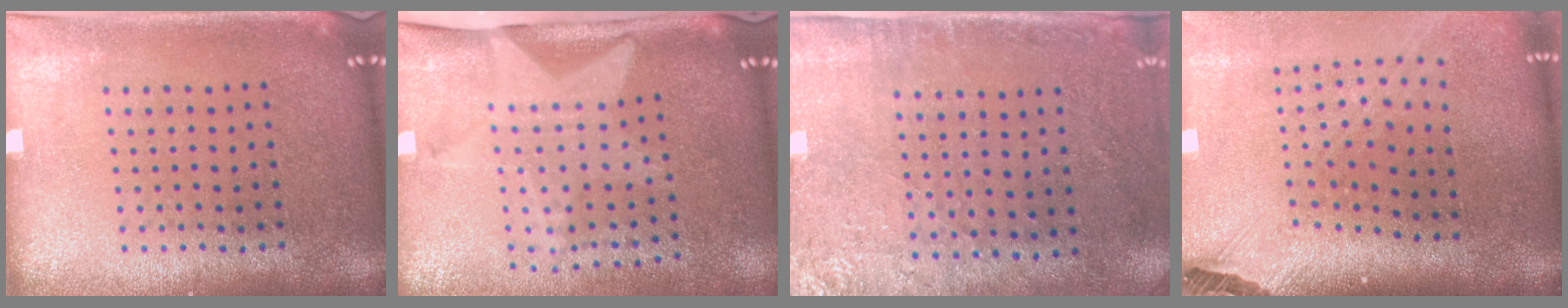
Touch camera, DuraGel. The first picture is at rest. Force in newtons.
{"total": 2.0, "press": 1.5, "slide": 1.3}
{"total": 2.8, "press": 2.3, "slide": 1.6}
{"total": 2.8, "press": 2.0, "slide": 2.0}